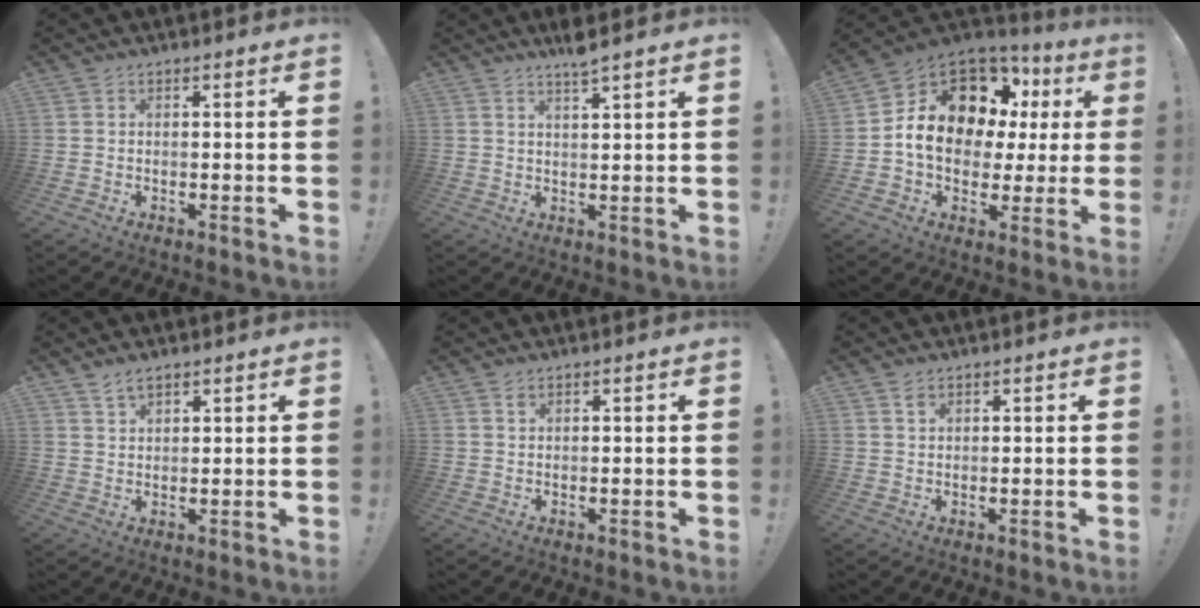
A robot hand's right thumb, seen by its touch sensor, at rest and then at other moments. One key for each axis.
{"total": 4.1, "fx": 3.2, "fy": -0.6, "fz": 2.5, "tx": -0.044, "ty": -0.016, "tz": 0.052}
{"total": 15.3, "fx": 4.2, "fy": 11.3, "fz": 9.4, "tx": -0.147, "ty": -0.017, "tz": 0.092}
{"total": 3.3, "fx": 2.7, "fy": 1.4, "fz": 1.4, "tx": -0.023, "ty": -0.016, "tz": 0.049}
{"total": 1.0, "fx": 0.7, "fy": 0.6, "fz": 0.3, "tx": 0.007, "ty": -0.006, "tz": 0.011}
{"total": 1.6, "fx": 1.1, "fy": 0.9, "fz": 0.7, "tx": 0.000, "ty": -0.006, "tz": 0.017}